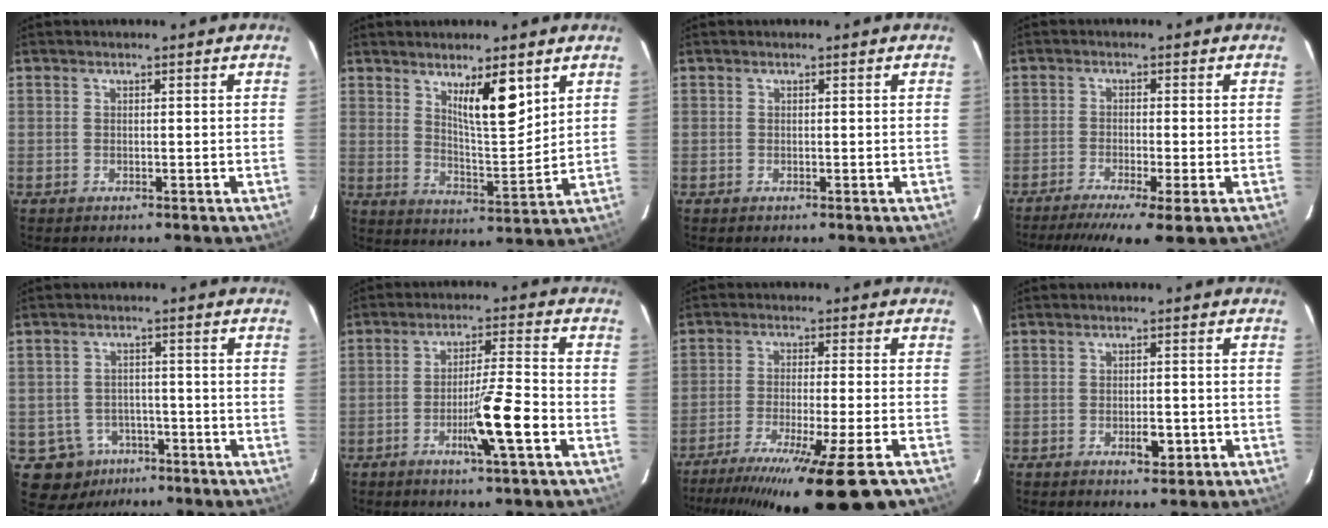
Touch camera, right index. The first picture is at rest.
{"total": 8.5, "force": [4.7, 1.5, 6.9], "torque": [-0.117, -0.013, 0.083]}
{"total": 0.0}
{"total": 9.6, "force": [-6.6, 0.0, 6.9], "torque": [-0.105, -0.016, -0.105]}
{"total": 7.4, "force": [-3.4, 6.5, 1.0], "torque": [-0.024, 0.008, -0.041]}
{"total": 8.5, "force": [-3.3, -0.4, 7.8], "torque": [-0.133, -0.006, -0.059]}
{"total": 17.5, "force": [-12.6, -0.7, 12.1], "torque": [-0.159, -0.055, -0.201]}
{"total": 3.1, "force": [-1.4, 1.1, 2.6], "torque": [-0.040, 0.001, -0.015]}